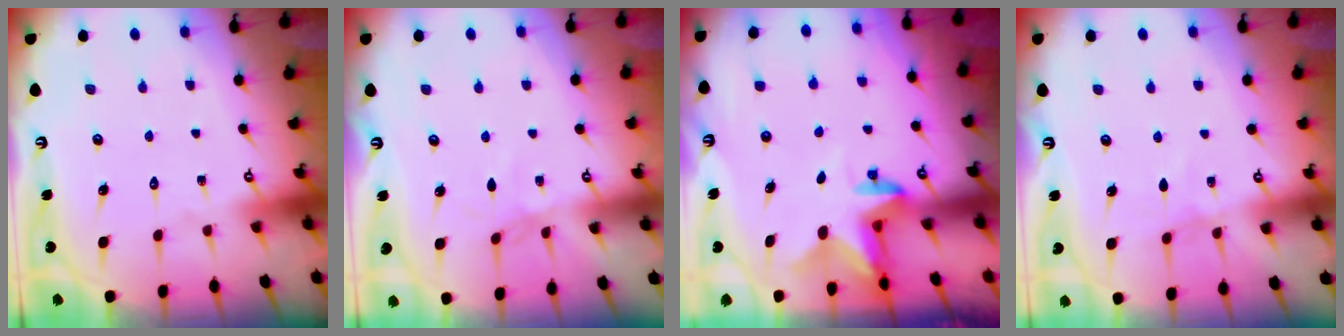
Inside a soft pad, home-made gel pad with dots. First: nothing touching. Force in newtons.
{"total": 1.4, "press": 1.3, "slide": 0.3}
{"total": 2.8, "press": 2.8, "slide": 0.6}
{"total": 2.9, "press": 2.9, "slide": 0.4}